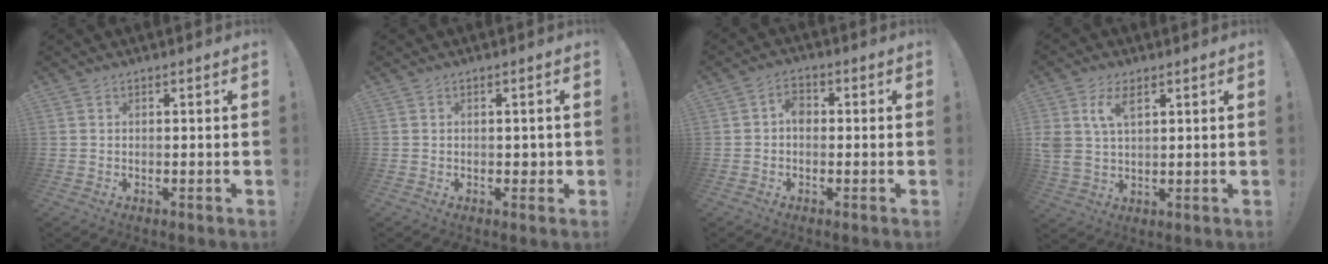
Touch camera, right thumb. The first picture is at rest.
{"total": 1.8, "force": [-0.2, 1.5, 1.0], "torque": [-0.013, 0.005, -0.004]}
{"total": 4.2, "force": [-0.3, 2.9, 3.0], "torque": [-0.053, 0.009, -0.005]}
{"total": 7.7, "force": [3.6, 4.4, 5.2], "torque": [-0.118, -0.004, 0.067]}